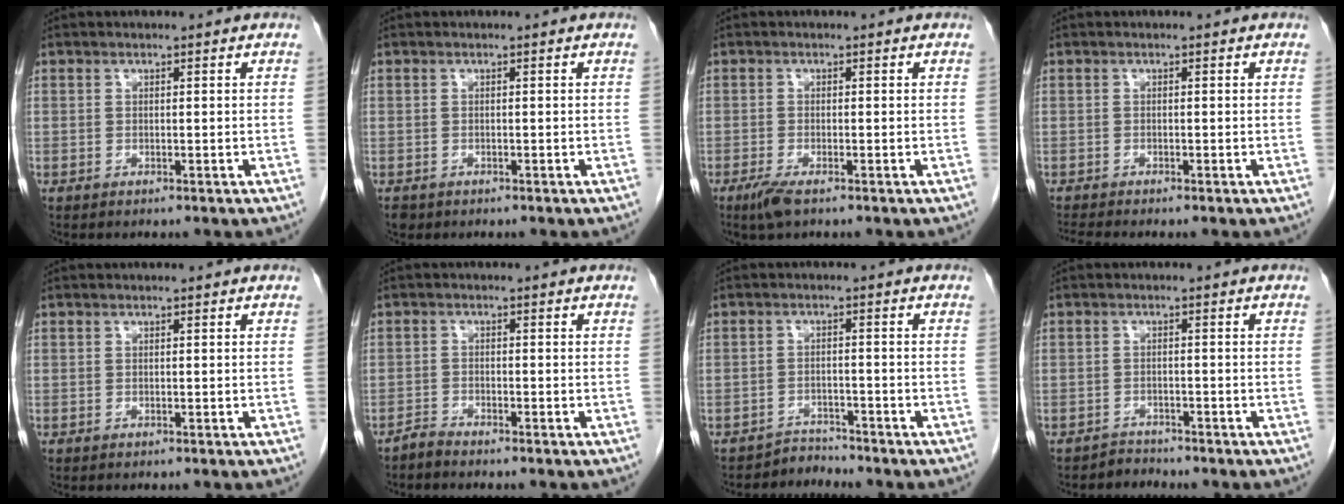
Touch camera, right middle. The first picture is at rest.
{"total": 1.3, "force": [-0.9, 0.8, 0.3], "torque": [-0.012, -0.001, -0.012]}
{"total": 2.8, "force": [-1.8, 0.5, 2.0], "torque": [-0.047, -0.007, -0.036]}
{"total": 1.7, "force": [-1.5, -0.6, 0.4], "torque": [-0.017, -0.008, -0.031]}
{"total": 0.0}
{"total": 1.6, "force": [-1.6, -0.1, 0.1], "torque": [-0.002, -0.003, -0.032]}
{"total": 2.7, "force": [-2.4, 0.2, -1.2], "torque": [0.028, -0.003, -0.039]}
{"total": 2.0, "force": [-1.7, 0.4, -0.9], "torque": [0.019, -0.004, -0.030]}